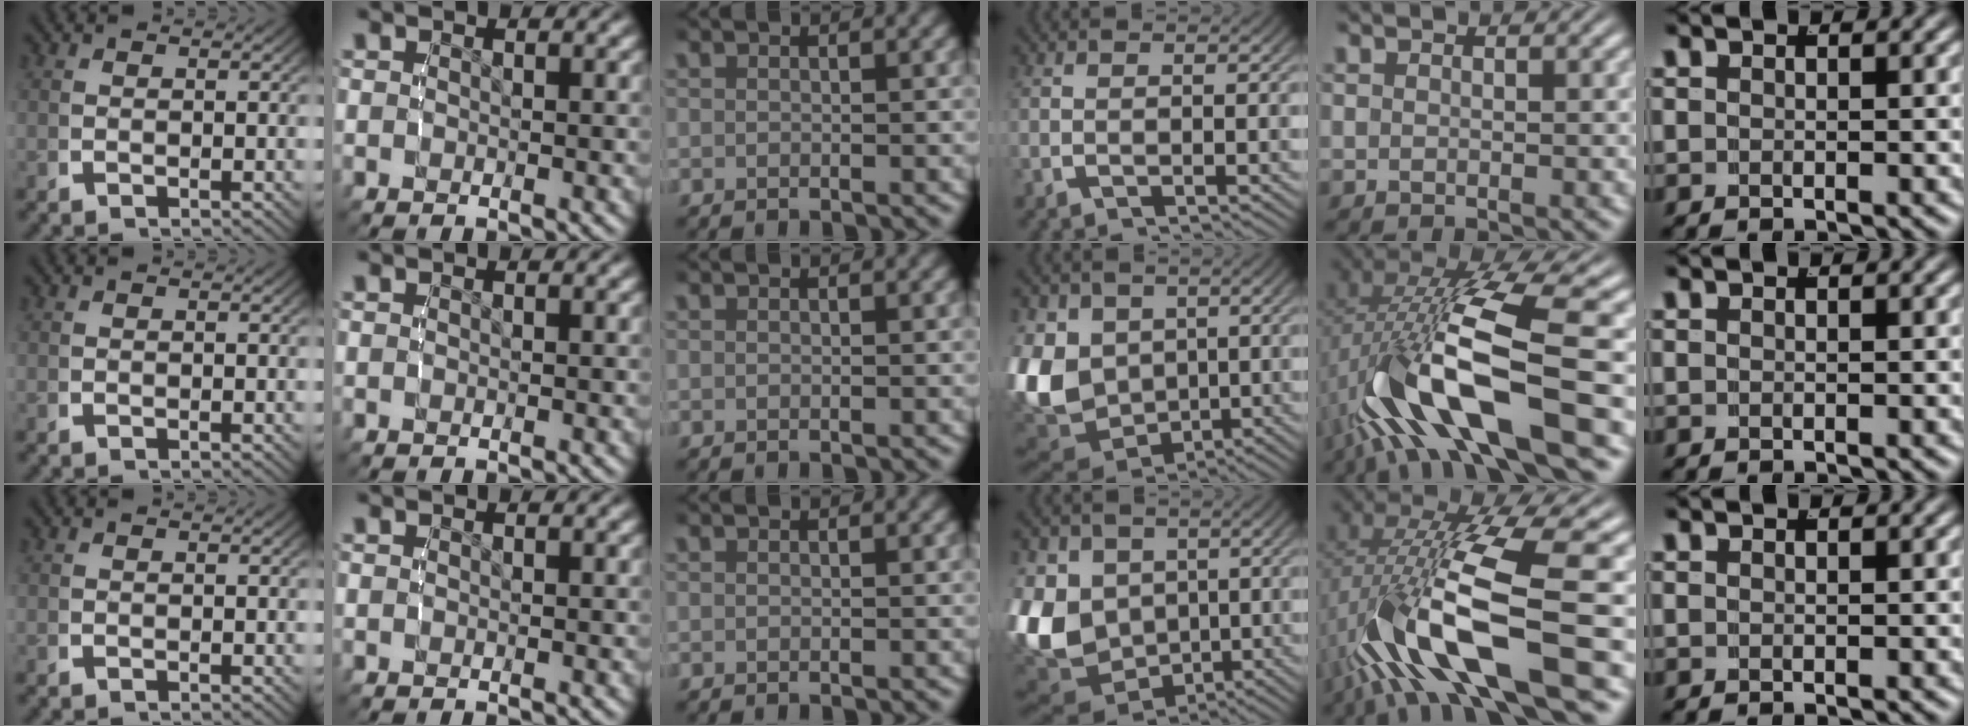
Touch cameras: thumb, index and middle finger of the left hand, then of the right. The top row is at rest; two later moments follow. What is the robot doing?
{"motion": "lift_and_place", "object": "pen"}